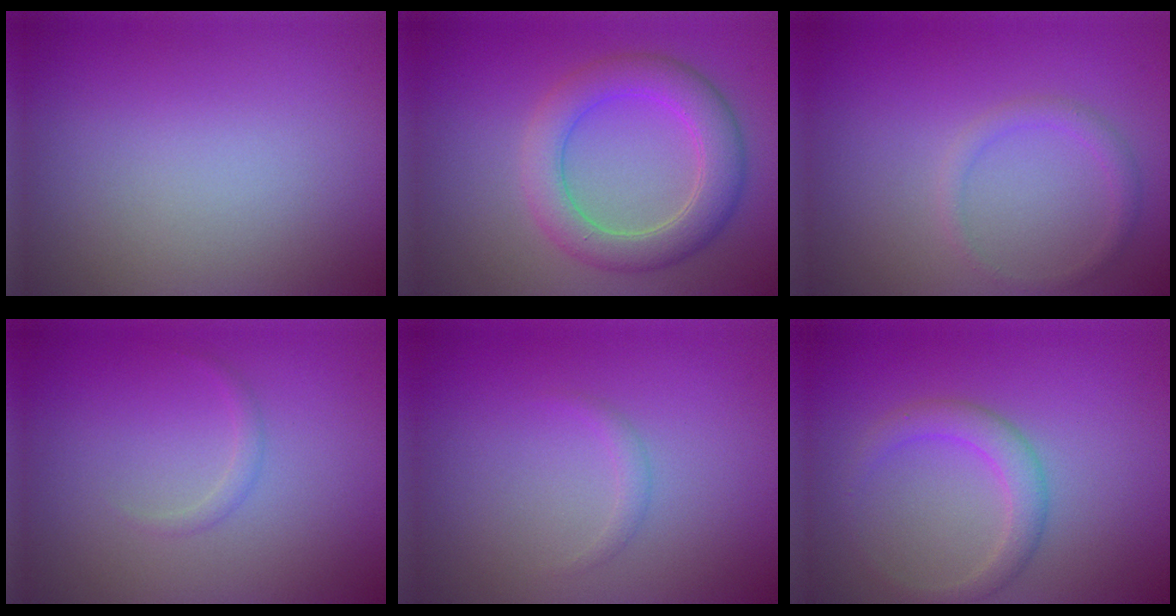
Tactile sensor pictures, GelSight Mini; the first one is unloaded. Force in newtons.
{"total": 5.2, "press": 5.2, "slide": 0.2}
{"total": 1.4, "press": 1.4, "slide": 0.0}
{"total": 0.7, "press": 0.7, "slide": 0.0}
{"total": 0.8, "press": 0.8, "slide": 0.1}
{"total": 2.5, "press": 2.5, "slide": 0.1}